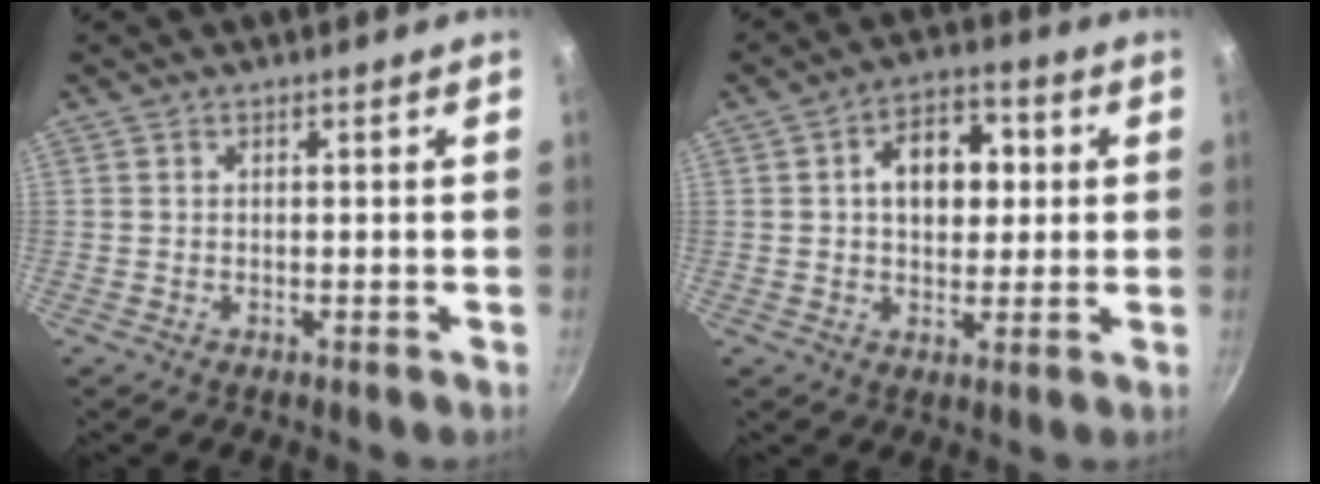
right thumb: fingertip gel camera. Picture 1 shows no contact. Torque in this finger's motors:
{"motor_torque": [-0.49, 0.83, 0.02, 0.07, 0.07]}